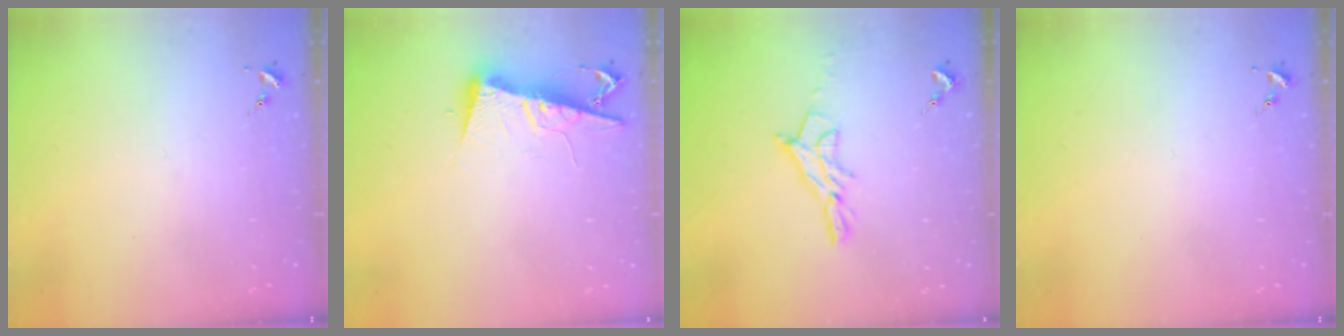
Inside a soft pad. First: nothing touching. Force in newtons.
{"total": 9.1, "press": 9.1, "slide": 1.2}
{"total": 11.1, "press": 11.1, "slide": 0.9}
{"total": 0.0}